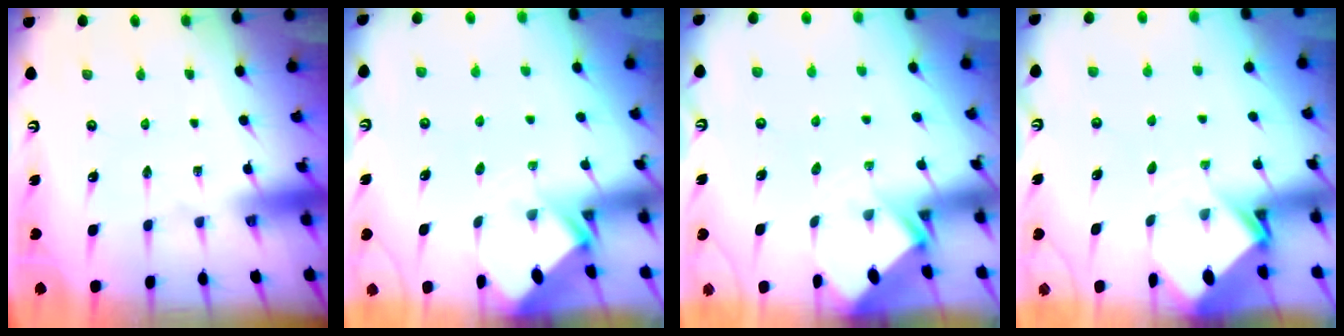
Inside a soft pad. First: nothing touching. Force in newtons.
{"total": 2.2, "press": 2.2, "slide": 0.1}
{"total": 2.8, "press": 2.8, "slide": 0.2}
{"total": 3.8, "press": 3.8, "slide": 0.2}